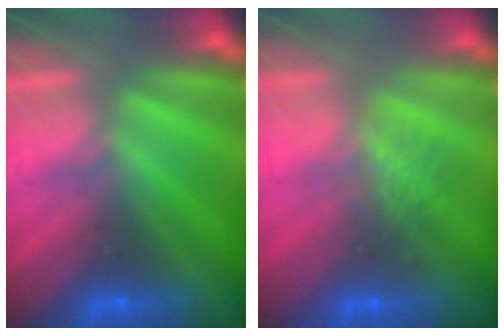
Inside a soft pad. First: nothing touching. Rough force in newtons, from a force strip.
{"total": 2.7}